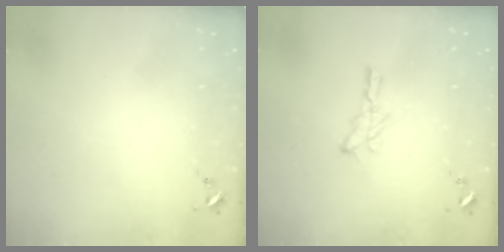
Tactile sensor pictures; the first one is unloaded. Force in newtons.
{"total": 6.1, "press": 6.0, "slide": 0.7}